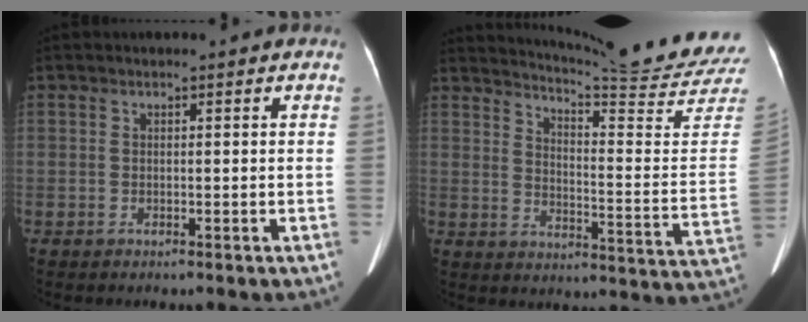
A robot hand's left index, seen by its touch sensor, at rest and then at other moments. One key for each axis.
{"total": 22.1, "fx": 20.6, "fy": -2.0, "fz": 7.6, "tx": -0.131, "ty": -0.124, "tz": 0.256}